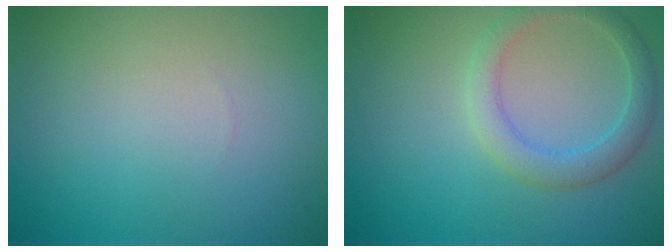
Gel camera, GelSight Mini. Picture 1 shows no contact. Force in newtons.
{"total": 2.8, "press": 2.8, "slide": 0.1}